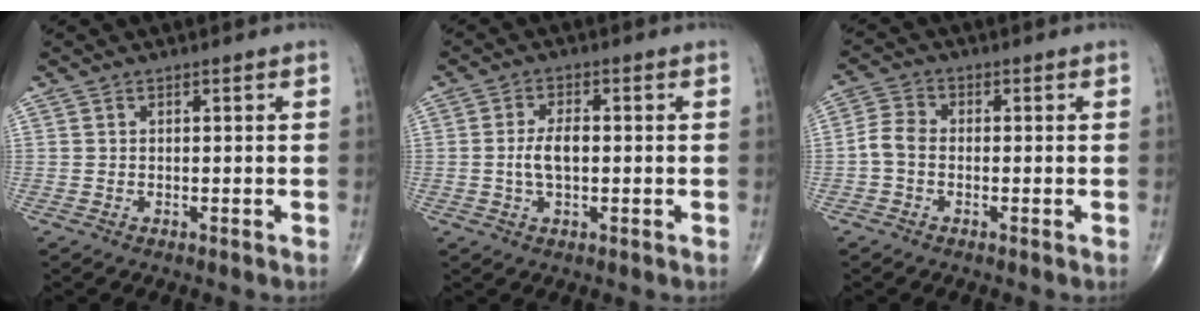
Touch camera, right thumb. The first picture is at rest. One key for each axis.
{"total": 4.8, "fx": -0.3, "fy": 2.4, "fz": 4.2, "tx": -0.086, "ty": 0.007, "tz": -0.009}
{"total": 4.1, "fx": -0.9, "fy": 2.9, "fz": 2.7, "tx": -0.052, "ty": 0.012, "tz": -0.029}